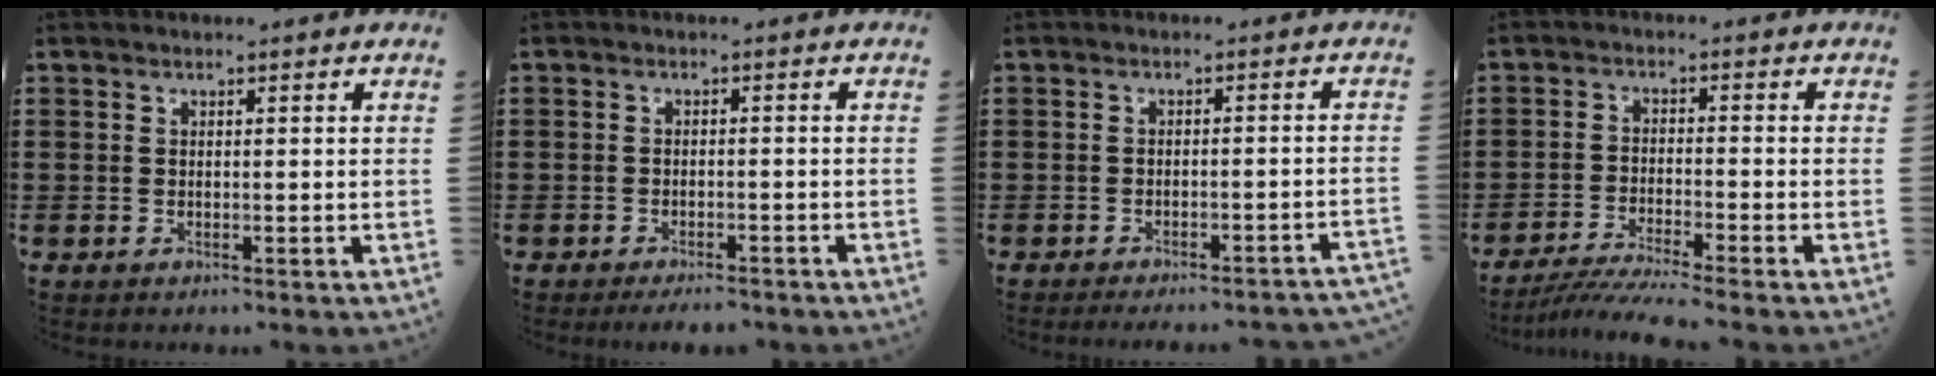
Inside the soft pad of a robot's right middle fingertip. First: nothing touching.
{"total": 2.0, "force": [-2.0, 0.2, 0.2], "torque": [-0.009, -0.001, -0.041]}
{"total": 2.1, "force": [-2.0, -0.3, 0.6], "torque": [-0.012, -0.002, -0.040]}
{"total": 4.0, "force": [-3.7, -0.5, 1.5], "torque": [-0.042, -0.017, -0.077]}